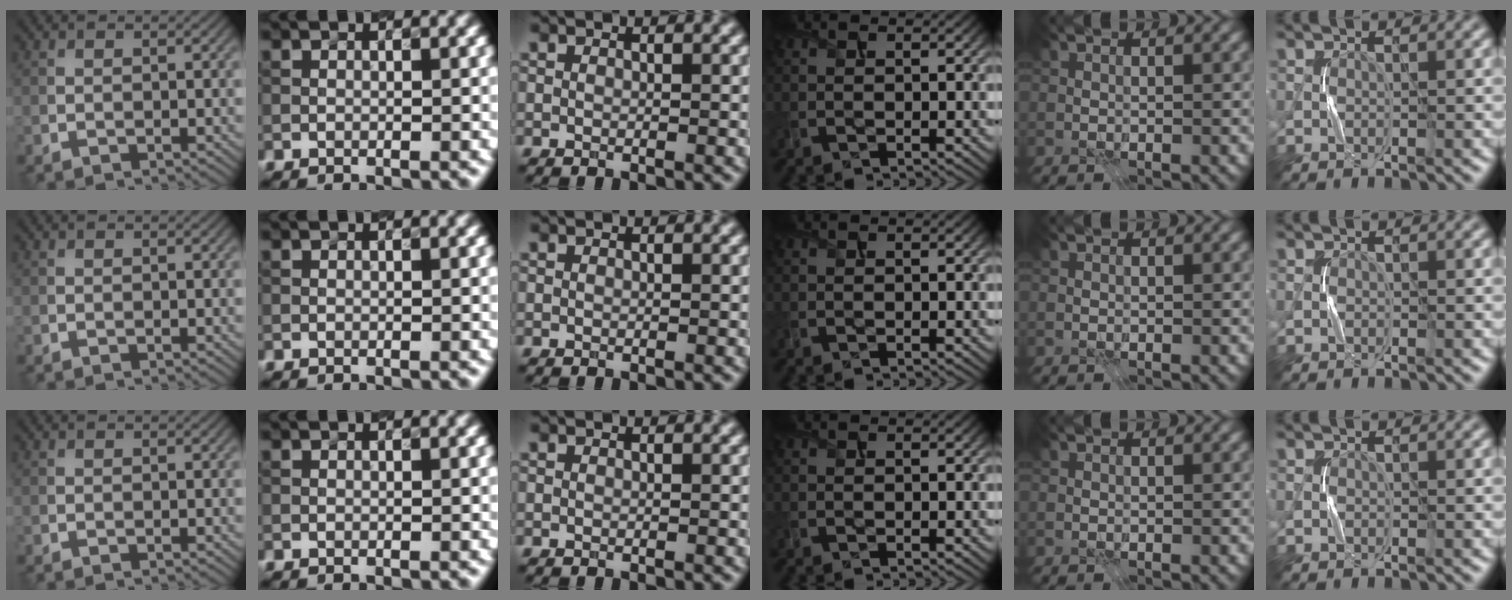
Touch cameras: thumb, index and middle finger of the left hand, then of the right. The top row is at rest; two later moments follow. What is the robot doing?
{"motion": "press", "object": "gel pad"}